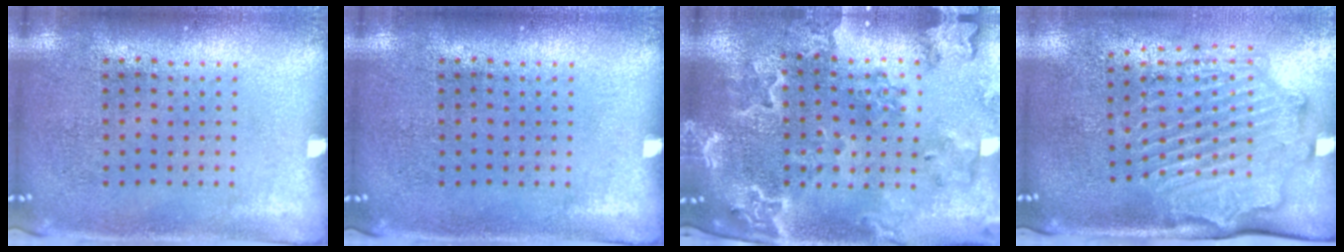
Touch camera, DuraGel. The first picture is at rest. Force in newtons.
{"total": 0.0}
{"total": 2.2, "press": 2.1, "slide": 0.4}
{"total": 2.2, "press": 2.1, "slide": 0.1}